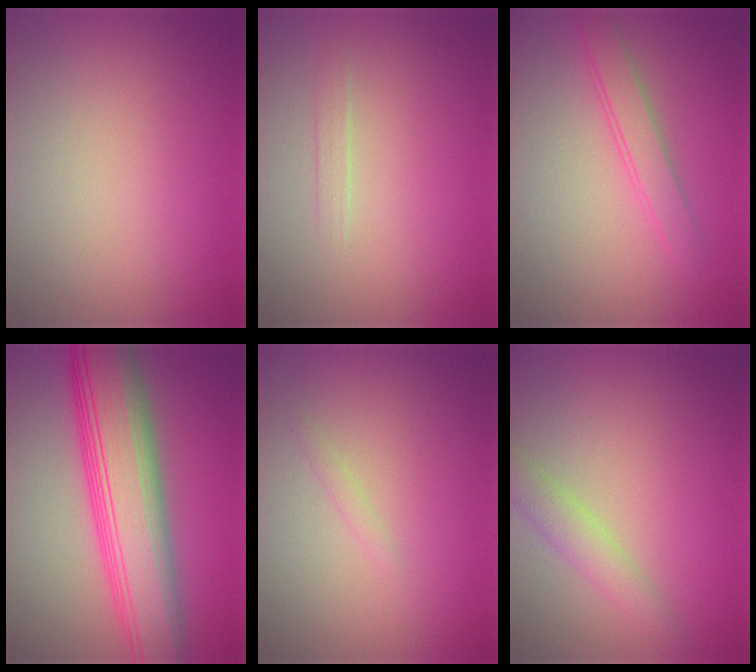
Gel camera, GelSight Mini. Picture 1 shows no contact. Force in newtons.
{"total": 0.8, "press": 0.8, "slide": 0.0}
{"total": 1.7, "press": 1.7, "slide": 0.1}
{"total": 10.3, "press": 10.3, "slide": 0.1}
{"total": 0.7, "press": 0.7, "slide": 0.1}
{"total": 2.6, "press": 2.6, "slide": 0.2}